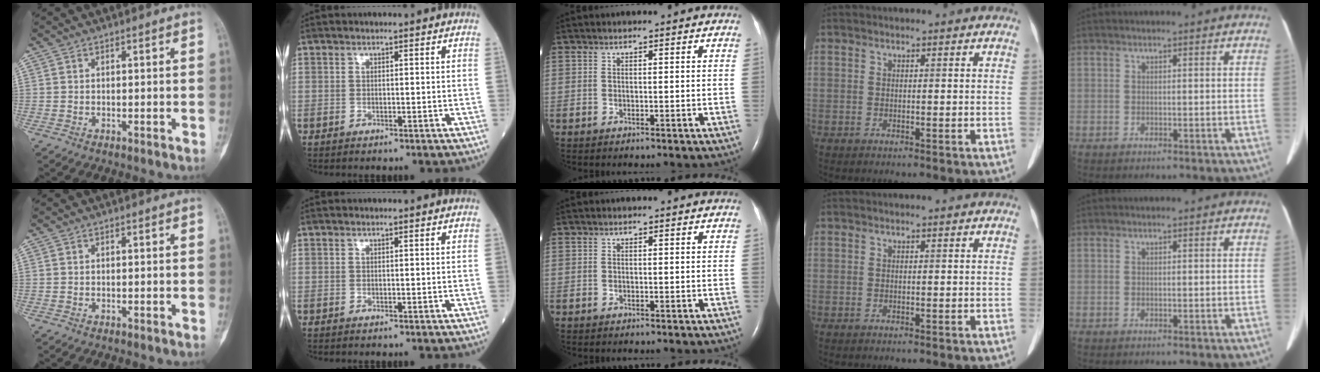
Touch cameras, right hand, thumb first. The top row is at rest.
{}